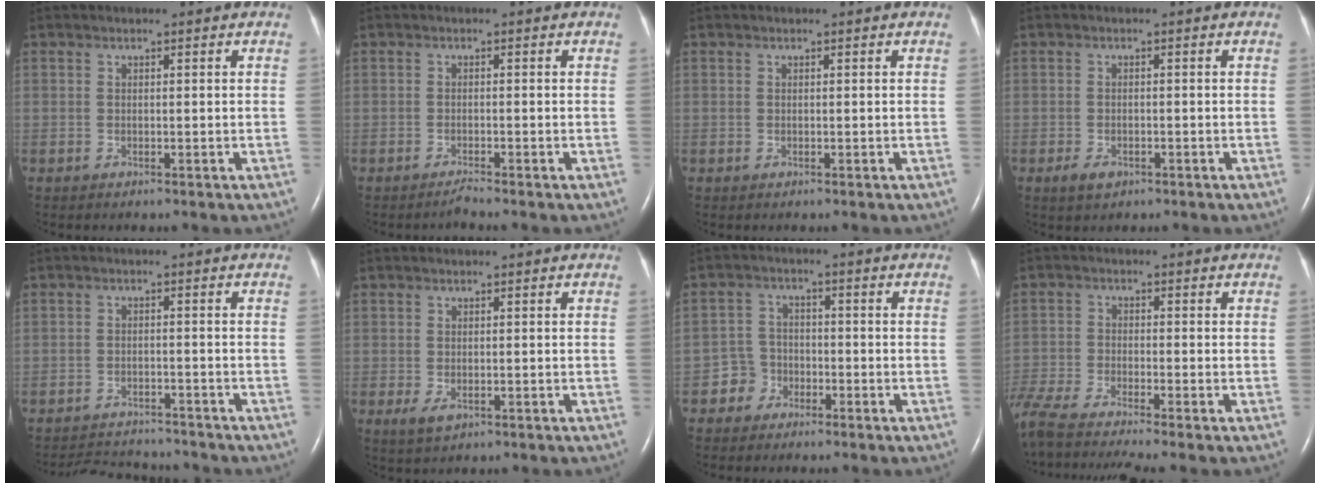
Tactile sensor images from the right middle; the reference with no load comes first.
{"total": 1.0, "force": [-1.0, -0.3, 0.2], "torque": [-0.005, -0.003, -0.016]}
{"total": 0.0}
{"total": 2.3, "force": [-1.3, 1.3, 1.4], "torque": [-0.030, -0.001, -0.016]}
{"total": 8.5, "force": [-8.3, 1.1, 1.3], "torque": [-0.025, 0.000, -0.122]}
{"total": 2.2, "force": [-0.8, 1.1, 1.7], "torque": [-0.036, -0.004, -0.010]}
{"total": 3.7, "force": [-2.2, 3.0, 0.0], "torque": [0.001, 0.014, -0.048]}
{"total": 13.7, "force": [-11.9, 0.0, 6.8], "torque": [-0.145, -0.024, -0.209]}